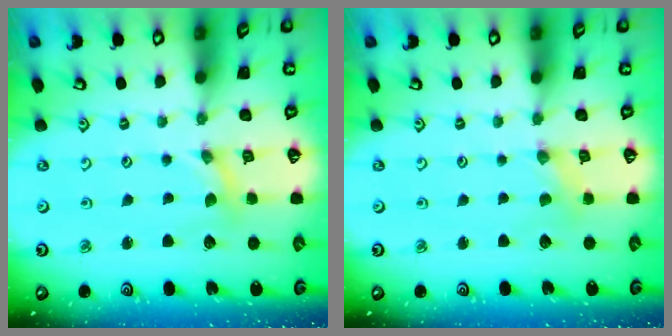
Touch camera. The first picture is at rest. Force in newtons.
{"total": 1.0, "press": 1.0, "slide": 0.2}